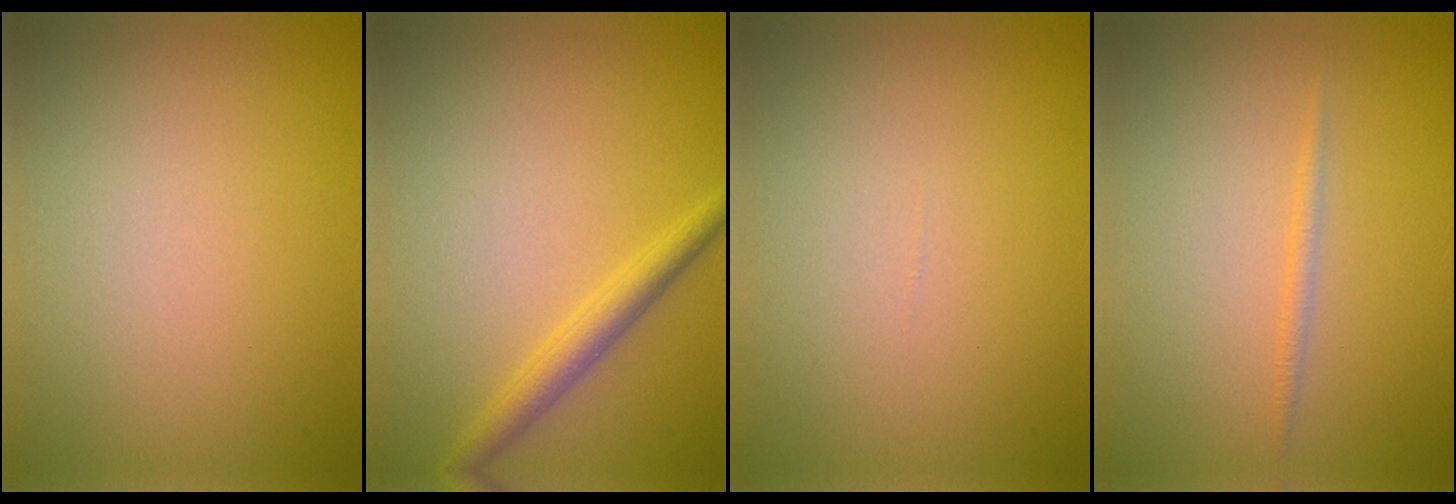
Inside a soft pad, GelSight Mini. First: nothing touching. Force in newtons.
{"total": 2.4, "press": 2.4, "slide": 0.1}
{"total": 0.0}
{"total": 0.8, "press": 0.8, "slide": 0.0}